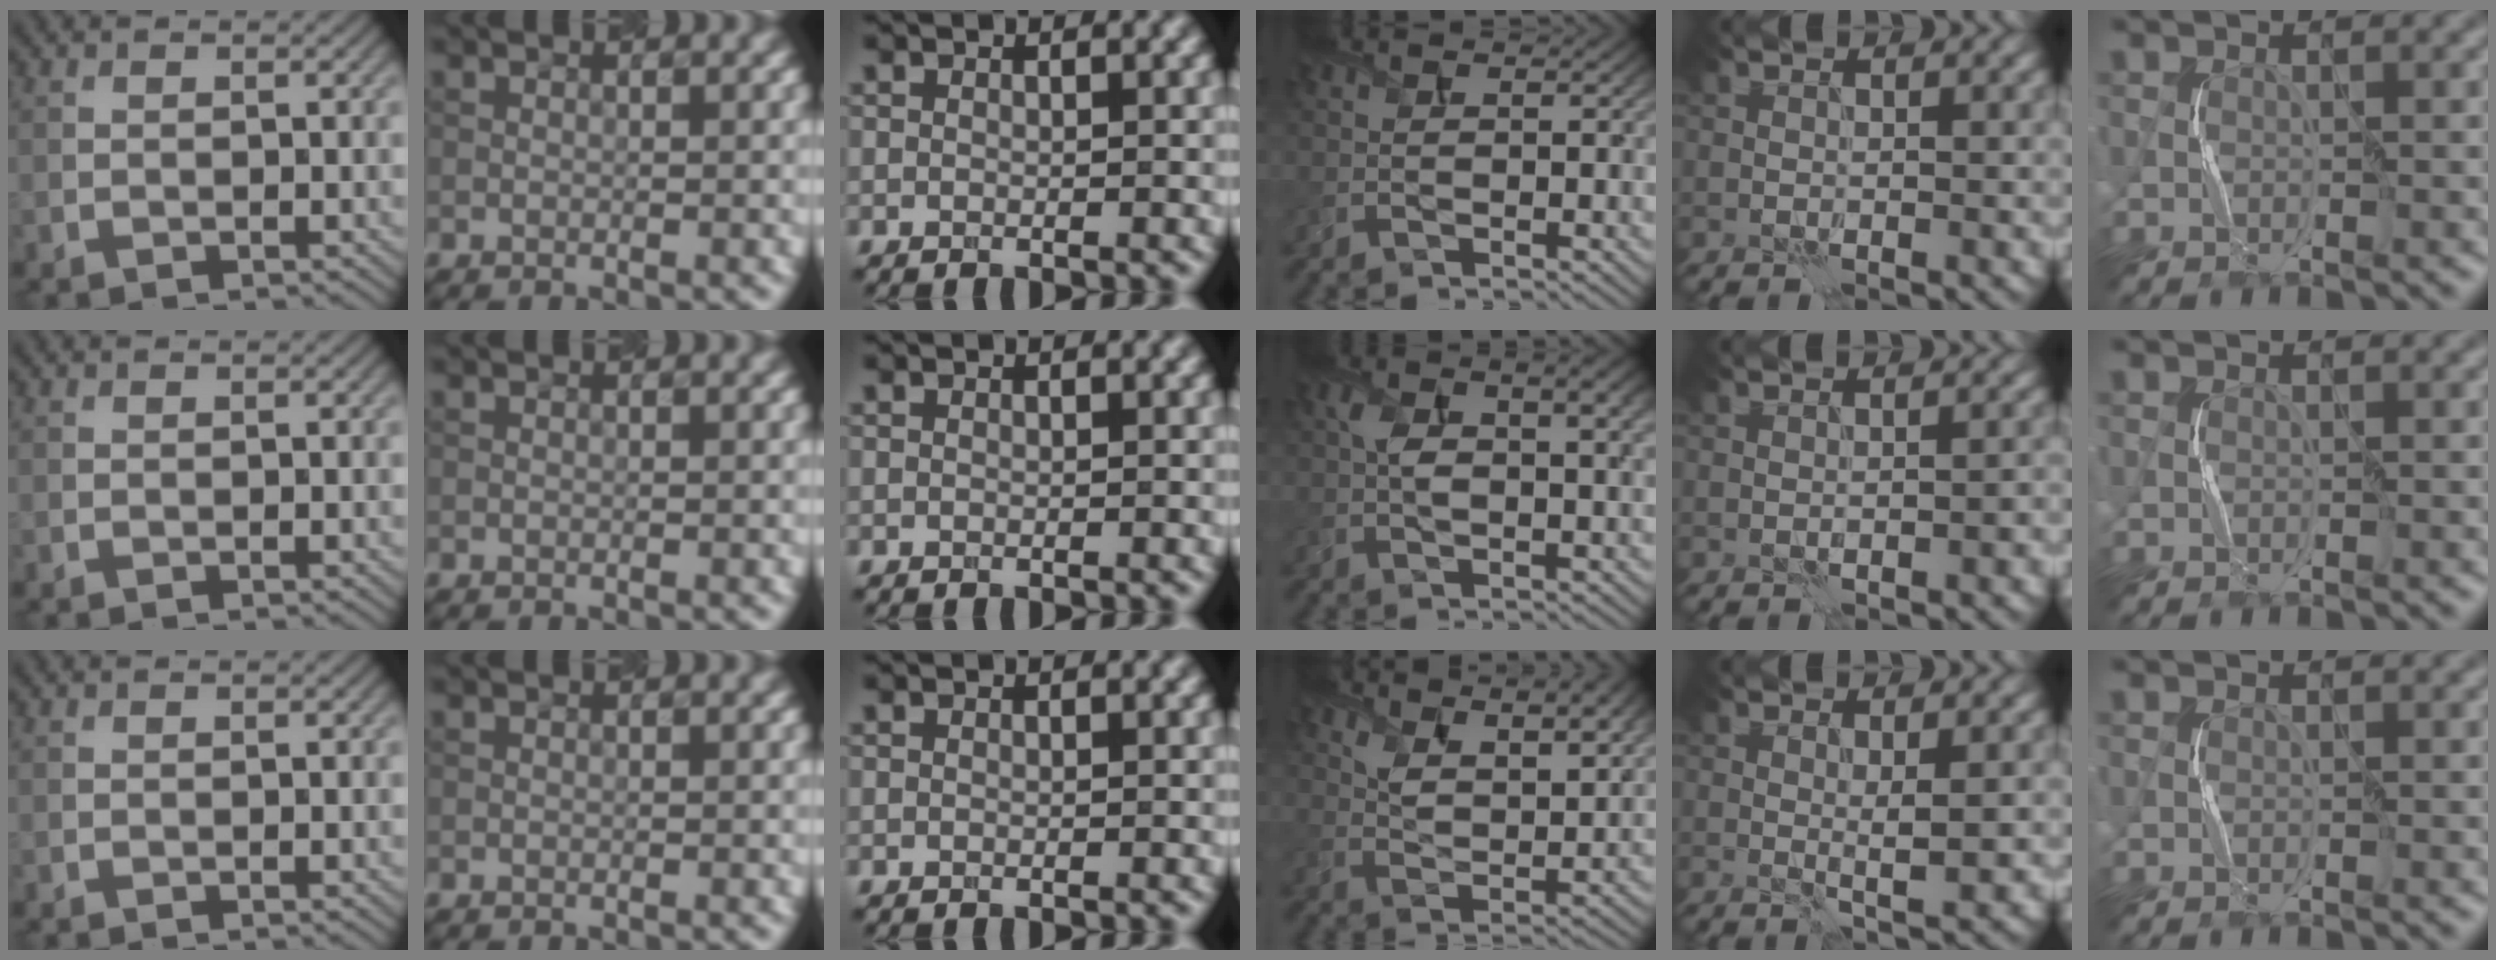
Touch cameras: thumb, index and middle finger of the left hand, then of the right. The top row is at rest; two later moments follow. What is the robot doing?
{"motion": "squeeze", "object": "air blower"}